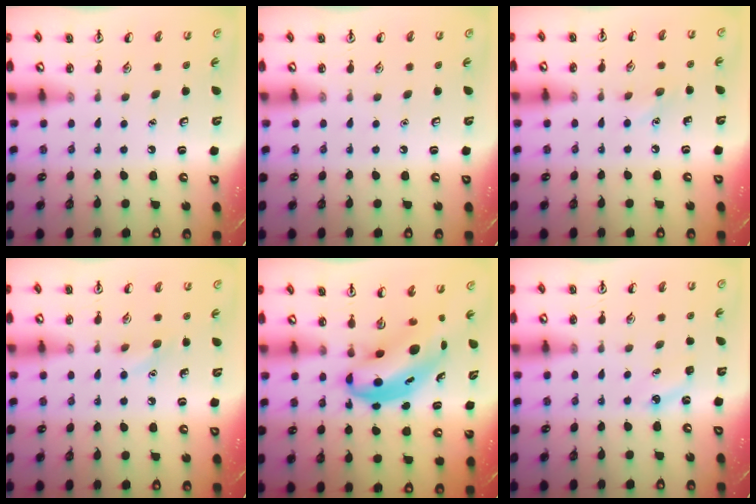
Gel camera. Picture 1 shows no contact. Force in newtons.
{"total": 0.0}
{"total": 5.7, "press": 5.4, "slide": 1.8}
{"total": 6.2, "press": 6.0, "slide": 1.7}
{"total": 6.5, "press": 6.2, "slide": 1.8}
{"total": 3.7, "press": 3.5, "slide": 1.1}